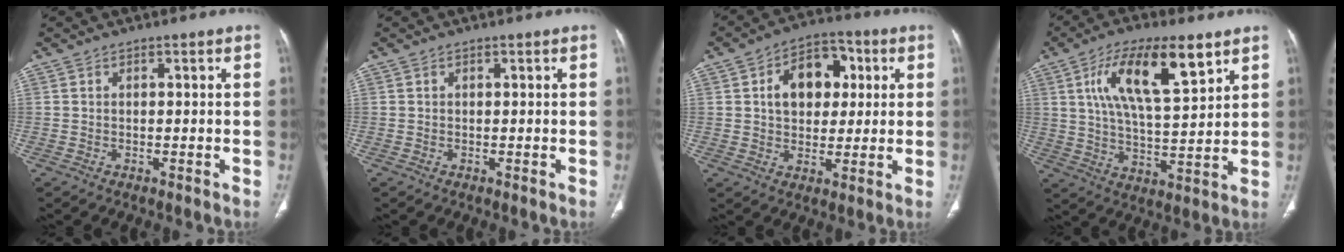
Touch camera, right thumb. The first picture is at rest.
{"total": 0.0}
{"total": 12.2, "force": [2.9, 8.5, 8.3], "torque": [-0.090, 0.011, 0.041]}
{"total": 16.0, "force": [7.5, 5.5, 13.0], "torque": [-0.215, -0.022, 0.133]}